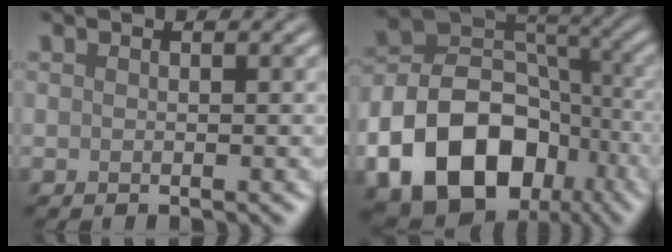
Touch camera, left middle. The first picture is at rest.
{"total": 16.4, "force": [-7.4, 12.2, 8.0], "torque": [-0.153, -0.020, -0.133]}